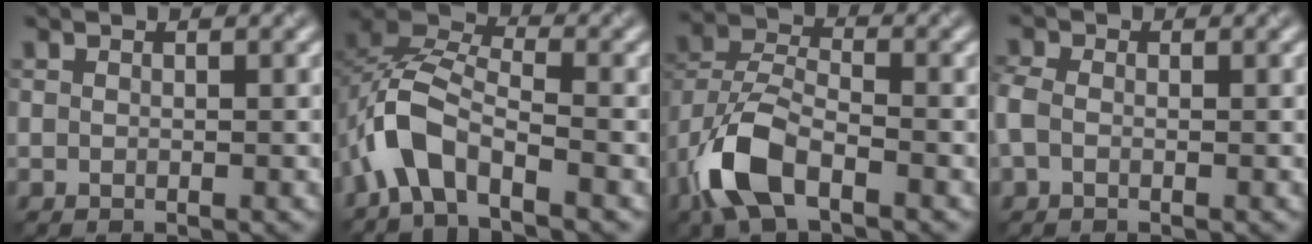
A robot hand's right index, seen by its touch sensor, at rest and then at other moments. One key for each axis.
{"total": 5.8, "fx": -3.2, "fy": 2.8, "fz": 3.9, "tx": -0.074, "ty": 0.011, "tz": -0.069}
{"total": 7.1, "fx": -3.8, "fy": 3.6, "fz": 4.9, "tx": -0.108, "ty": 0.002, "tz": -0.083}
{"total": 1.5, "fx": -0.4, "fy": 1.1, "fz": 0.9, "tx": -0.027, "ty": 0.003, "tz": -0.016}